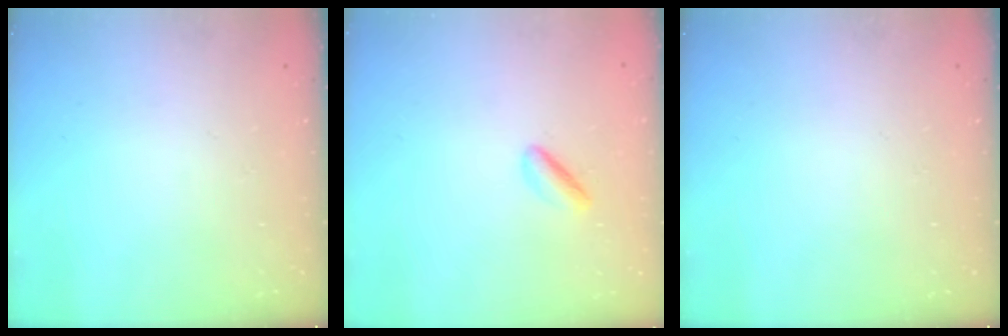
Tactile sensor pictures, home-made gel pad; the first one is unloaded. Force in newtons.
{"total": 2.4, "press": 2.4, "slide": 0.4}
{"total": 0.0}